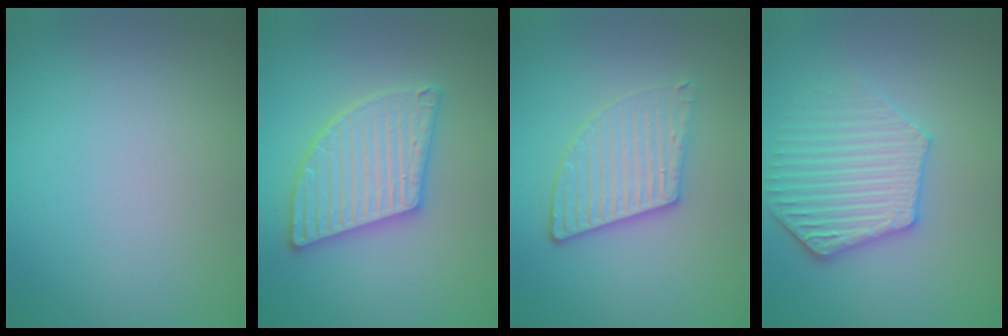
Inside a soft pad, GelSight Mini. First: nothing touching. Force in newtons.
{"total": 5.5, "press": 5.4, "slide": 0.7}
{"total": 3.8, "press": 3.2, "slide": 2.0}
{"total": 4.2, "press": 3.9, "slide": 1.6}